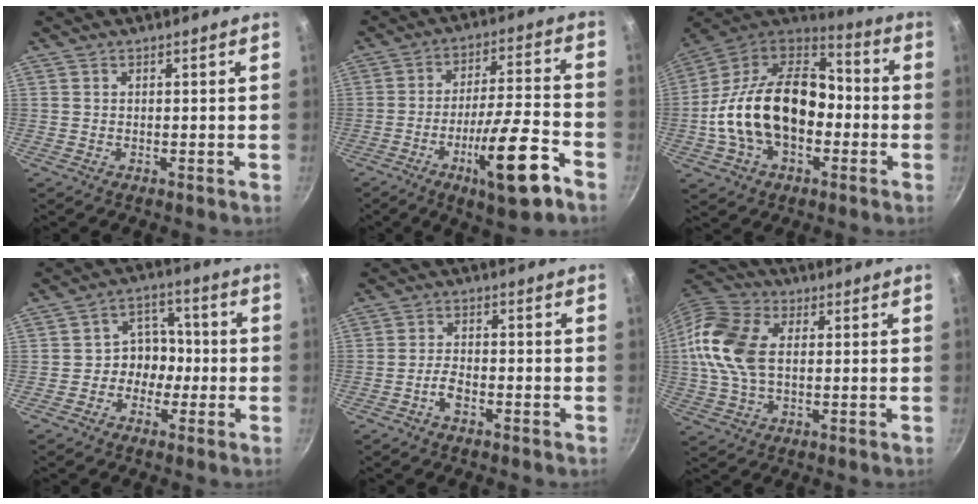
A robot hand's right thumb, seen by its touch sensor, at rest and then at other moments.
{"total": 15.8, "force": [-7.8, 3.3, 13.4], "torque": [-0.202, 0.039, -0.120]}
{"total": 24.1, "force": [-3.4, 15.8, 17.9], "torque": [-0.298, 0.056, -0.069]}
{"total": 6.8, "force": [-1.7, 5.9, 3.0], "torque": [0.006, 0.032, -0.037]}
{"total": 3.3, "force": [-1.9, 1.5, 2.3], "torque": [-0.046, 0.018, -0.038]}
{"total": 14.1, "force": [1.3, 9.0, 10.8], "torque": [-0.203, 0.016, 0.010]}